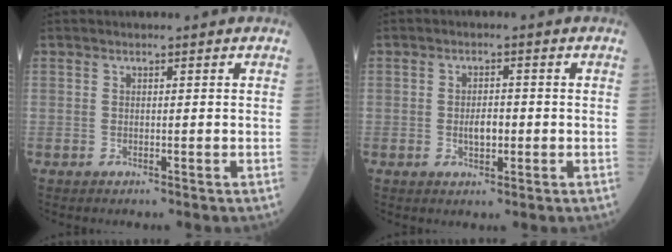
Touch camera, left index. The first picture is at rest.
{"total": 2.8, "force": [-0.5, 1.3, 2.5], "torque": [-0.046, 0.002, -0.006]}